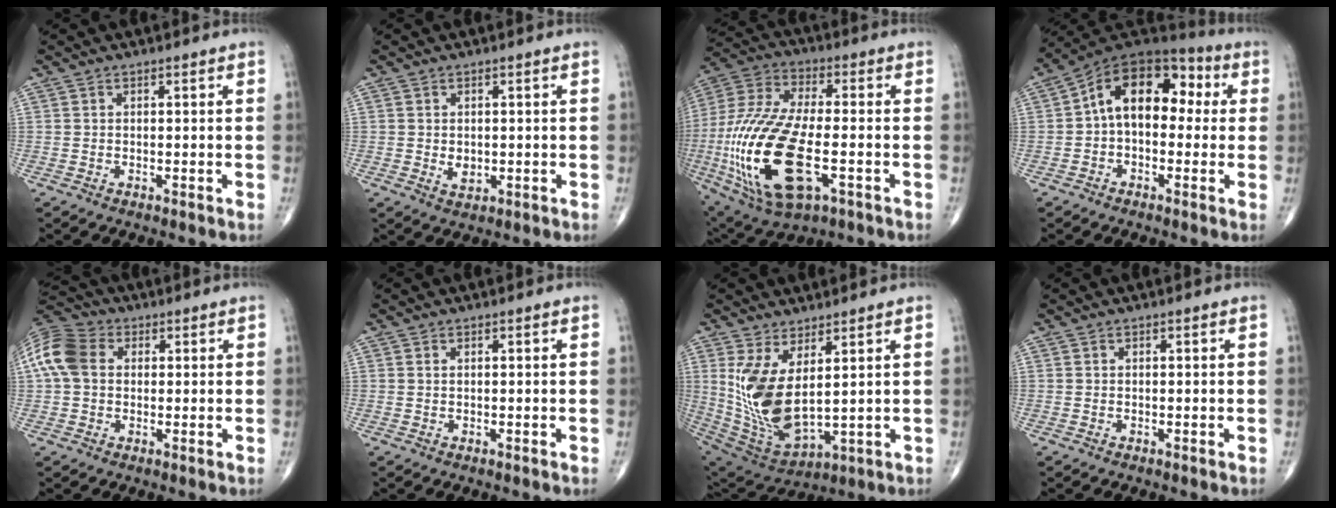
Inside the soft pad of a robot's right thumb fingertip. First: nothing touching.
{"total": 2.5, "force": [-0.1, 1.8, 1.7], "torque": [-0.020, -0.004, 0.005]}
{"total": 26.1, "force": [-6.2, 11.4, 22.7], "torque": [-0.534, -0.007, -0.097]}
{"total": 15.1, "force": [1.4, 9.6, 11.6], "torque": [-0.142, 0.052, 0.007]}
{"total": 10.3, "force": [1.6, 7.7, 6.7], "torque": [-0.138, 0.025, 0.021]}
{"total": 0.0}
{"total": 14.0, "force": [3.3, 6.0, 12.2], "torque": [-0.245, -0.036, 0.089]}
{"total": 0.0}